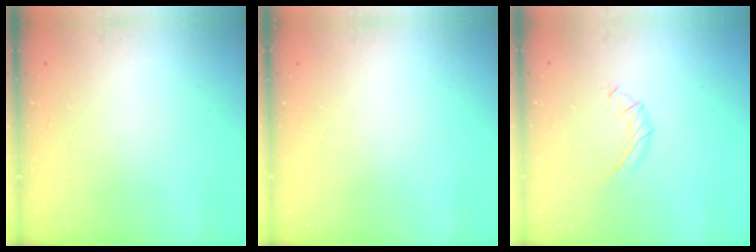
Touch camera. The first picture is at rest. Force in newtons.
{"total": 0.0}
{"total": 6.3, "press": 6.2, "slide": 1.2}